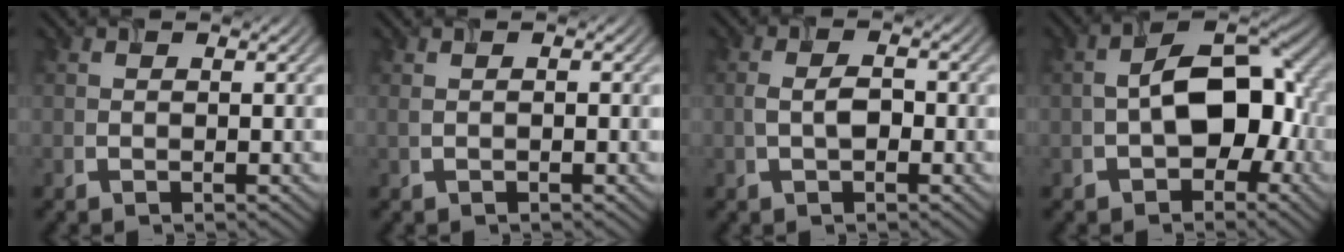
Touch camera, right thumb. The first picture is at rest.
{"total": 0.8, "force": [0.1, 0.3, 0.8], "torque": [-0.018, 0.003, 0.003]}
{"total": 2.6, "force": [-0.4, 1.4, 2.1], "torque": [-0.048, 0.002, -0.009]}
{"total": 10.9, "force": [-1.3, 6.8, 8.4], "torque": [-0.121, 0.005, -0.024]}